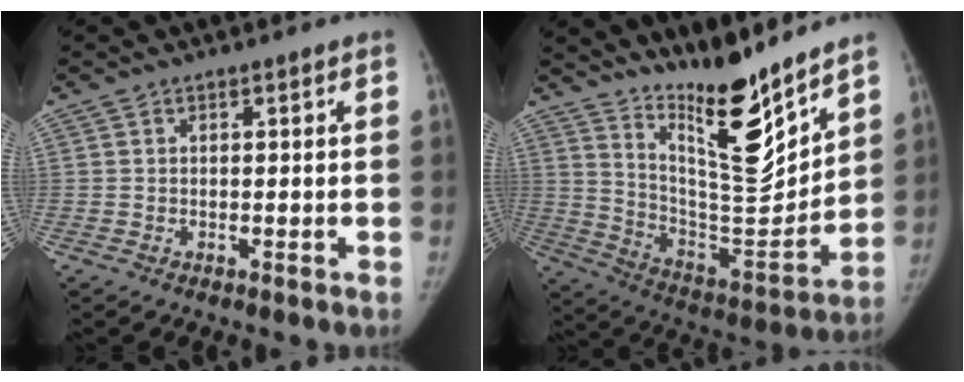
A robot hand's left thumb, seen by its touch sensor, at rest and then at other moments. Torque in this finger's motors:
{"motor_torque": [0.41, 0.44, 1.44, -1.33, 0.07]}